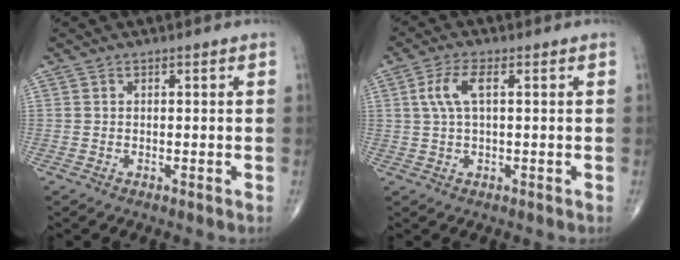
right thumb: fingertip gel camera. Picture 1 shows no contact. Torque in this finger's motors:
{"motor_torque": [-0.34, 0.57, 0.51, 0.20, 0.17]}